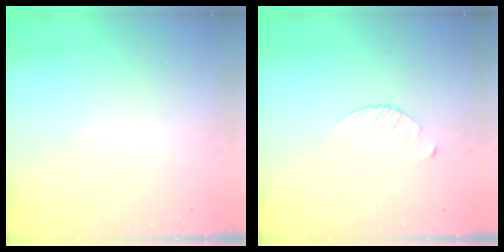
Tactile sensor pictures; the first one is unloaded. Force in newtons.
{"total": 2.9, "press": 2.9, "slide": 0.4}